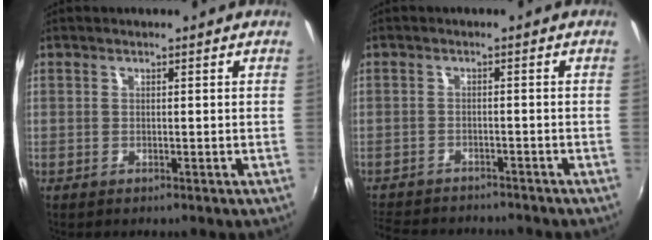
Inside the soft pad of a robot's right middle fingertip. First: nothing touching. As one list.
[{"total": 10.8, "force": [-9.7, 3.3, 3.5], "torque": [-0.094, -0.013, -0.150]}]